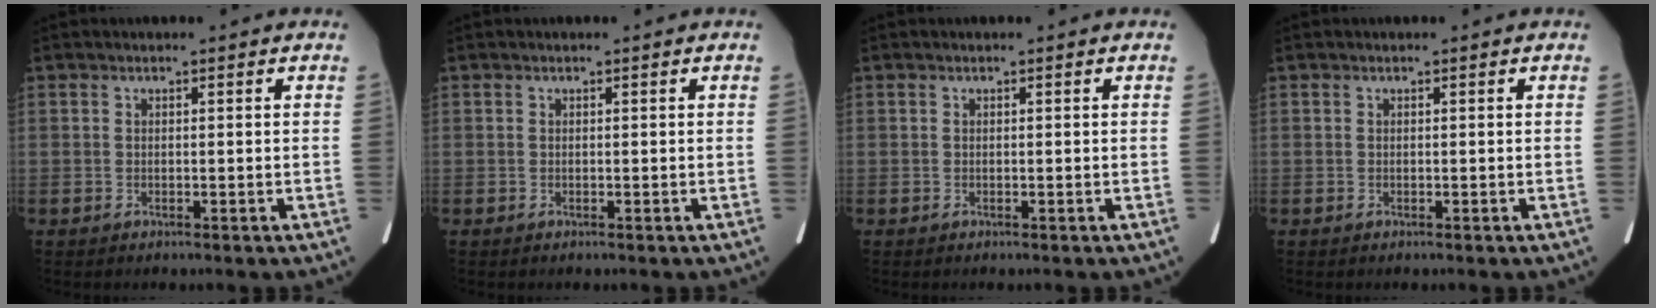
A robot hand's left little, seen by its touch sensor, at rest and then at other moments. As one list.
[{"total": 0.0}, {"total": 0.0}, {"total": 0.0}]